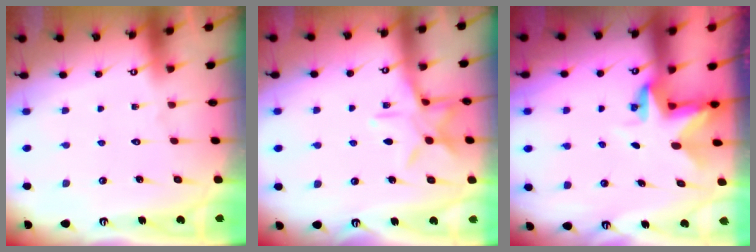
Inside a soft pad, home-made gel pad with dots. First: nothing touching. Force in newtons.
{"total": 10.1, "press": 10.0, "slide": 0.6}
{"total": 3.4, "press": 3.4, "slide": 0.2}